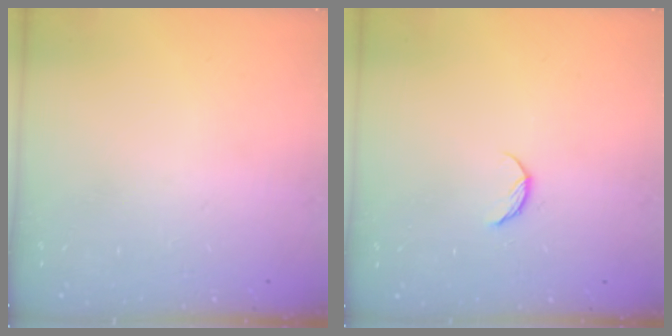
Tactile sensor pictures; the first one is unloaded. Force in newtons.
{"total": 4.6, "press": 4.6, "slide": 0.5}